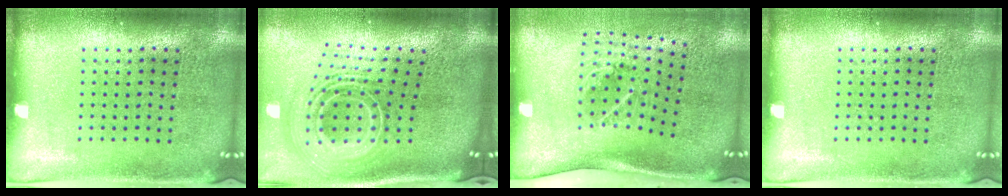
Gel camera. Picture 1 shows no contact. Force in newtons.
{"total": 3.1, "press": 2.0, "slide": 2.3}
{"total": 2.0, "press": 1.2, "slide": 1.6}
{"total": 0.0}